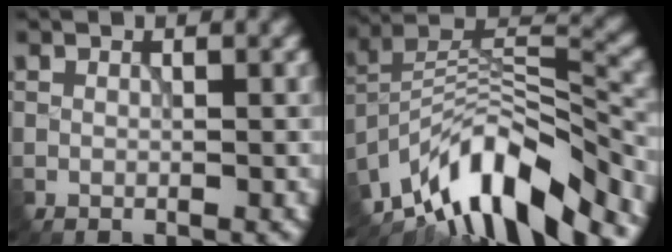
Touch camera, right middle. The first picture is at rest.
{"total": 12.2, "force": [-8.9, 4.0, 7.3], "torque": [-0.119, 0.019, -0.165]}